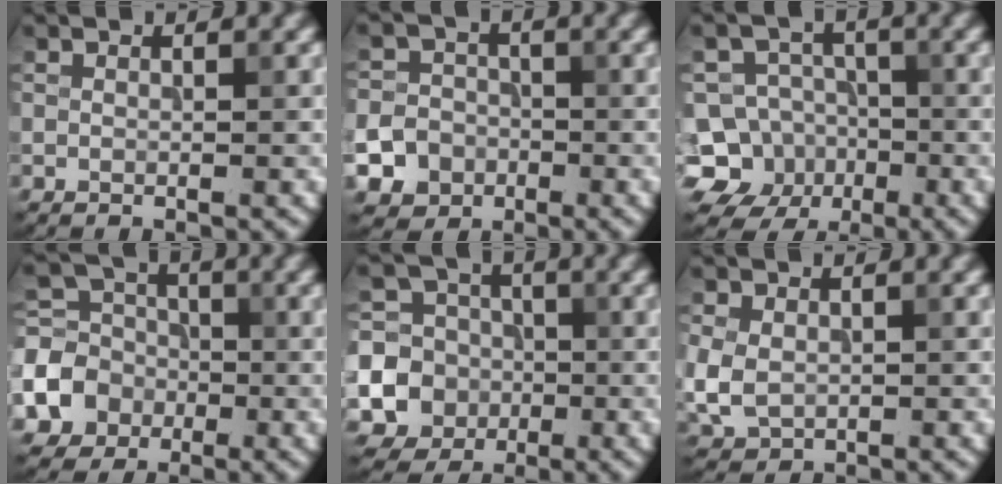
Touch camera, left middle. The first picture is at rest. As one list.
[{"total": 8.3, "force": [-4.2, 7.0, 1.7], "torque": [-0.032, -0.026, -0.088]}, {"total": 9.2, "force": [-4.4, 7.9, 1.6], "torque": [-0.017, -0.001, -0.093]}, {"total": 5.7, "force": [-1.9, 5.0, 2.0], "torque": [-0.044, 0.002, -0.051]}, {"total": 15.5, "force": [-4.0, 14.6, 3.1], "torque": [-0.120, -0.012, -0.086]}, {"total": 4.1, "force": [-0.4, 3.3, 2.5], "torque": [-0.066, -0.010, -0.004]}]